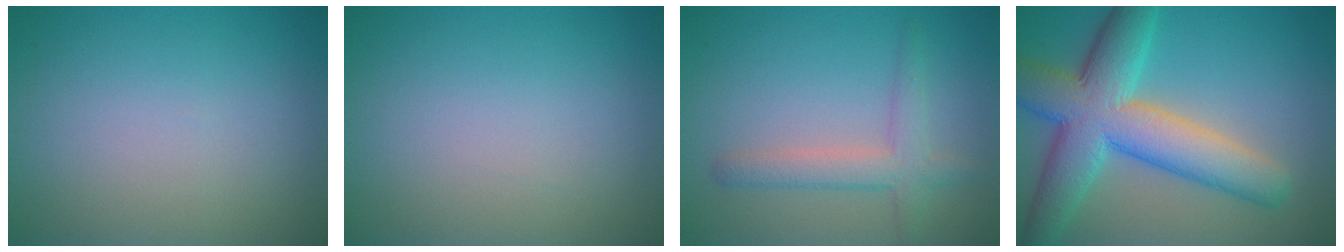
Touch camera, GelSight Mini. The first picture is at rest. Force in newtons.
{"total": 0.0}
{"total": 3.0, "press": 3.0, "slide": 0.1}
{"total": 10.0, "press": 10.0, "slide": 0.7}